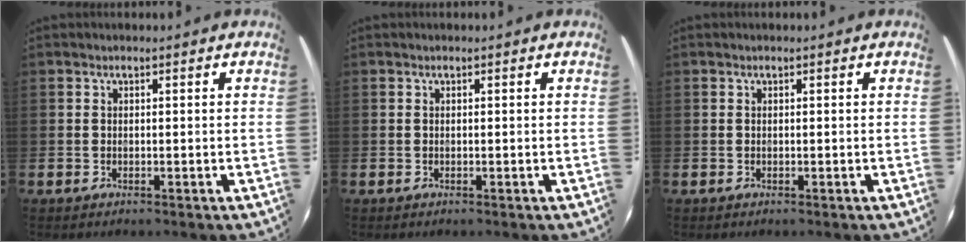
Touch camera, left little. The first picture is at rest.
{"total": 0.0}
{"total": 0.0}